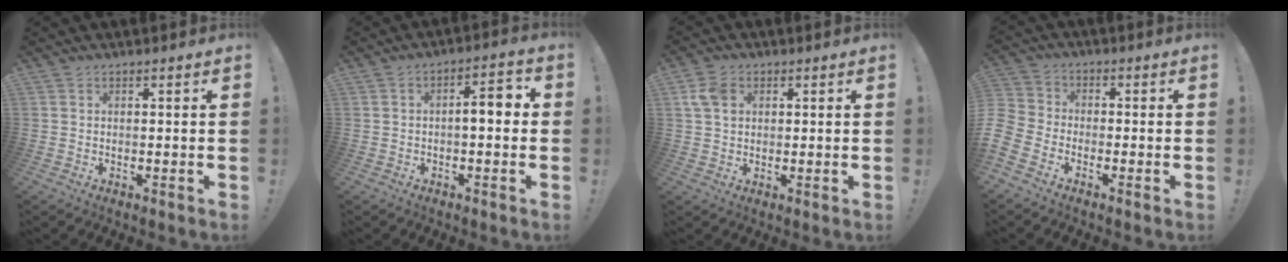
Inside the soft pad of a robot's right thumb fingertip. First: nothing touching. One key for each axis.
{"total": 6.2, "fx": -0.5, "fy": 2.3, "fz": 5.7, "tx": -0.083, "ty": 0.010, "tz": -0.014}
{"total": 6.5, "fx": 1.8, "fy": 4.7, "fz": 4.2, "tx": -0.079, "ty": 0.008, "tz": 0.037}
{"total": 7.1, "fx": -4.9, "fy": 4.5, "fz": 2.4, "tx": -0.066, "ty": 0.030, "tz": -0.092}